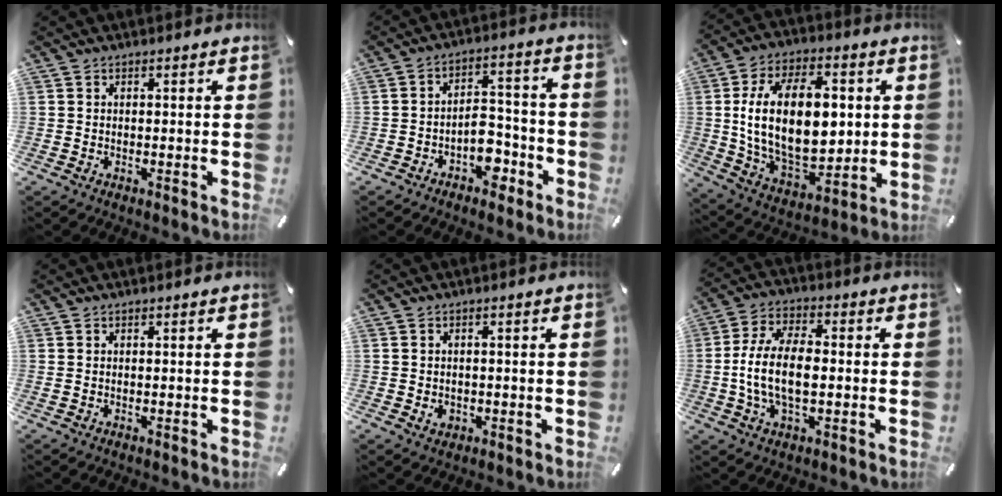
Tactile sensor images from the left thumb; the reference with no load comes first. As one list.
[{"total": 8.3, "force": [-4.0, 5.4, 4.9], "torque": [-0.063, 0.019, -0.071]}, {"total": 23.1, "force": [2.5, 14.0, 18.3], "torque": [-0.334, -0.003, 0.043]}, {"total": 0.7, "force": [0.3, -0.1, 0.6], "torque": [-0.011, -0.001, 0.005]}, {"total": 1.6, "force": [-0.3, 1.4, 0.6], "torque": [-0.014, 0.004, -0.006]}, {"total": 11.5, "force": [-1.0, 6.0, 9.8], "torque": [-0.198, 0.004, -0.016]}]